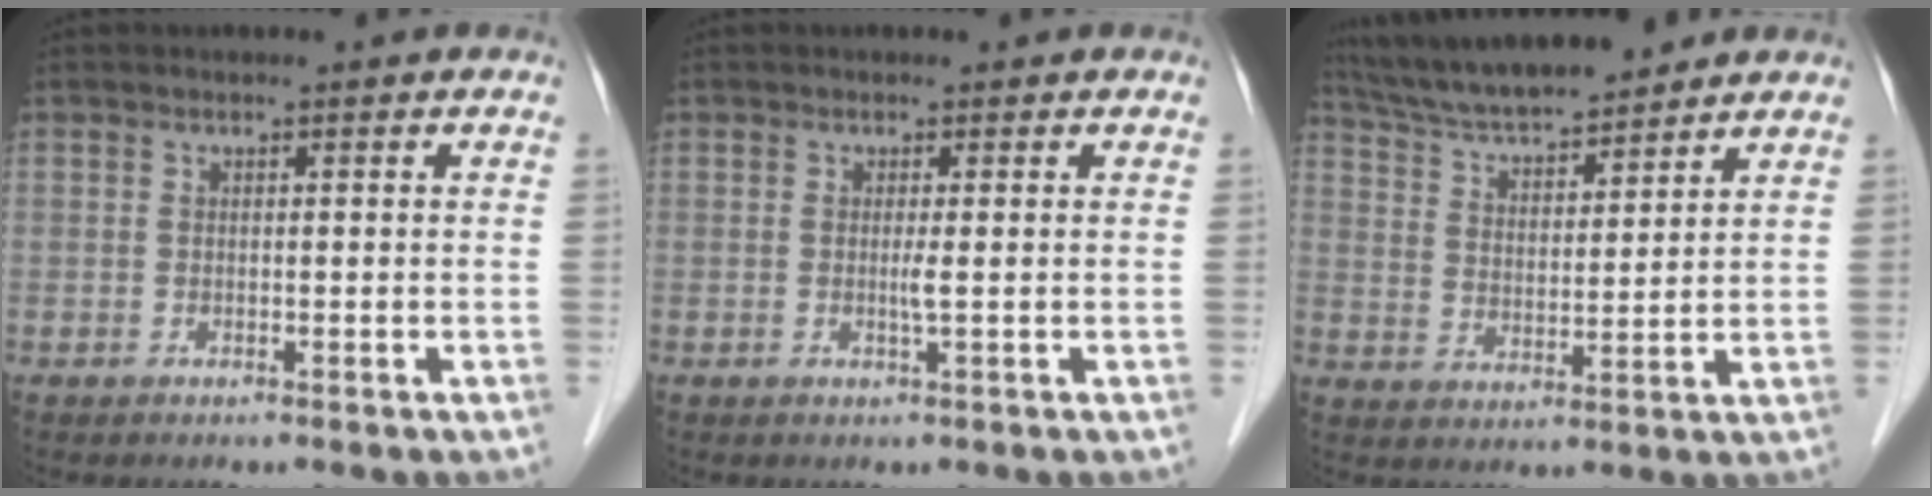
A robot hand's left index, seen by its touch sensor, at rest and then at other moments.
{"total": 1.2, "force": [0.1, -0.2, 1.1], "torque": [-0.024, -0.001, 0.001]}
{"total": 12.9, "force": [11.7, 1.6, 5.0], "torque": [-0.091, 0.019, 0.206]}